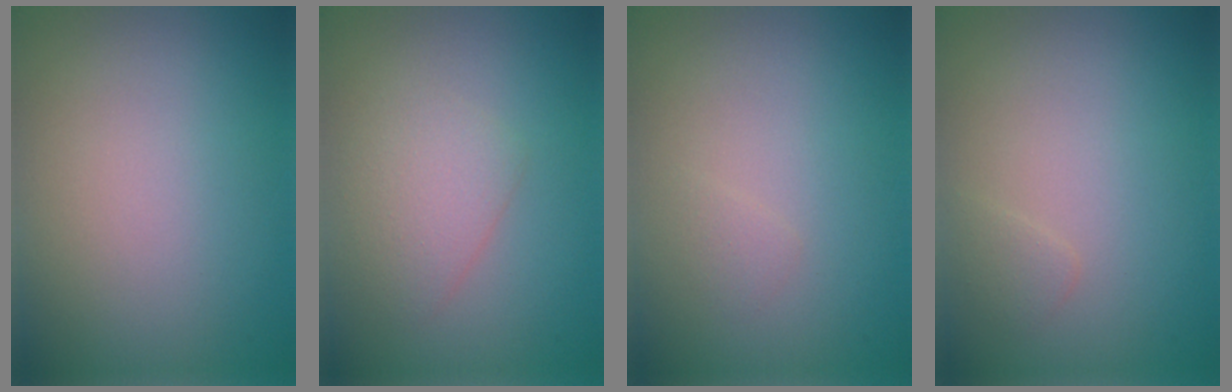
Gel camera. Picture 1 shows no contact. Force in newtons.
{"total": 2.5, "press": 2.5, "slide": 0.1}
{"total": 0.7, "press": 0.7, "slide": 0.0}
{"total": 0.8, "press": 0.8, "slide": 0.0}